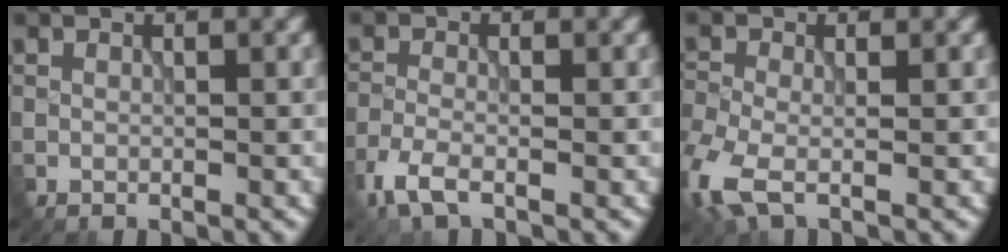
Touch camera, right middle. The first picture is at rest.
{"total": 3.0, "force": [-2.1, 0.9, 2.0], "torque": [-0.050, -0.008, -0.053]}
{"total": 4.8, "force": [-2.1, 2.5, 3.5], "torque": [-0.092, -0.011, -0.053]}